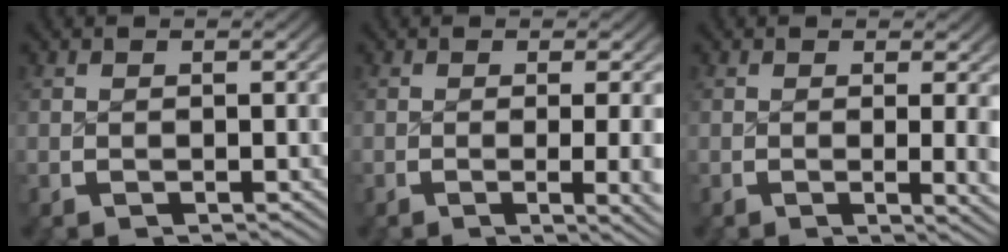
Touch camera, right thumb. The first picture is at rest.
{"total": 4.0, "force": [-0.9, 1.0, 3.8], "torque": [-0.054, -0.007, -0.011]}
{"total": 3.1, "force": [-0.1, 0.8, 2.9], "torque": [-0.038, -0.008, -0.002]}